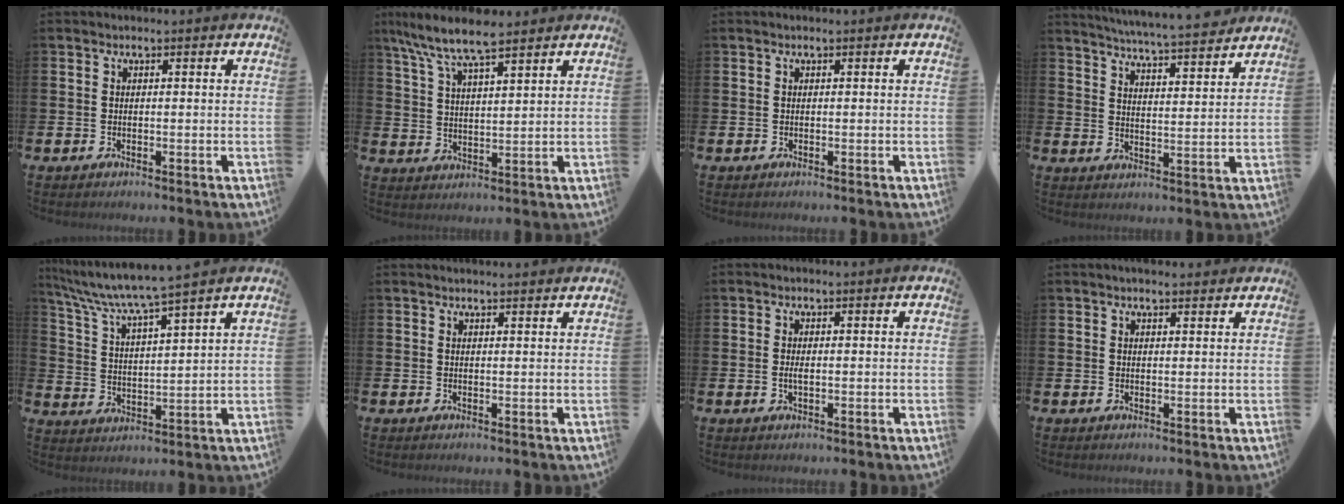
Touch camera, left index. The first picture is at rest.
{"total": 7.9, "force": [6.8, 1.5, 3.7], "torque": [-0.095, -0.022, 0.122]}
{"total": 0.0}
{"total": 5.9, "force": [5.8, -0.5, 0.9], "torque": [-0.029, -0.049, 0.099]}
{"total": 6.8, "force": [6.3, -0.5, 2.6], "torque": [-0.075, -0.042, 0.105]}
{"total": 1.1, "force": [1.1, -0.1, 0.1], "torque": [0.012, -0.010, 0.018]}
{"total": 1.3, "force": [0.0, 0.5, 1.2], "torque": [-0.017, 0.000, -0.003]}
{"total": 1.6, "force": [1.5, 0.4, 0.4], "torque": [0.005, -0.003, 0.025]}